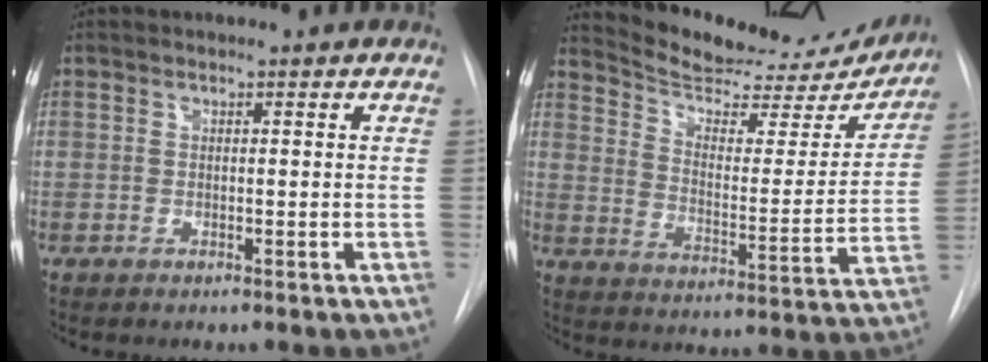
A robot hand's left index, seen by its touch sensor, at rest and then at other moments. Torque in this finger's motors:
{"motor_torque": [0.46, -0.87, 0.09, -0.01]}